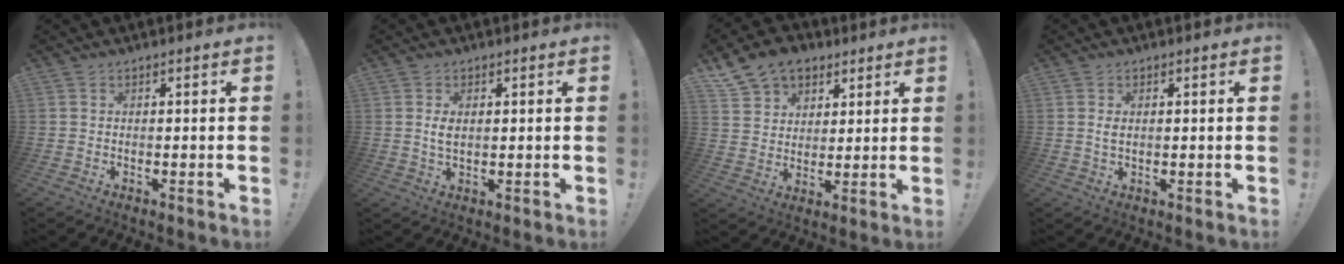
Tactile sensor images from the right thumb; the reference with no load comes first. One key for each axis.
{"total": 3.1, "fx": 0.8, "fy": 1.6, "fz": 2.5, "tx": -0.042, "ty": -0.006, "tz": 0.008}
{"total": 11.6, "fx": 7.2, "fy": 8.3, "fz": 3.7, "tx": -0.061, "ty": -0.043, "tz": 0.142}
{"total": 1.7, "fx": 0.5, "fy": 0.9, "fz": 1.4, "tx": -0.021, "ty": 0.000, "tz": 0.008}